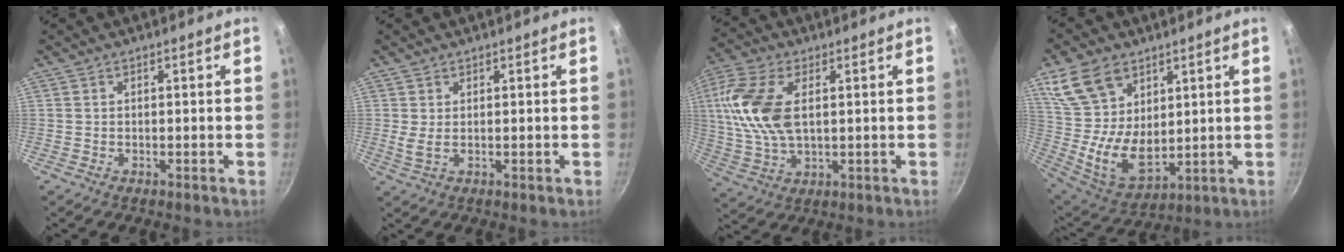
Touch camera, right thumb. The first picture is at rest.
{"total": 1.9, "force": [0.6, 0.5, 1.8], "torque": [-0.037, -0.008, 0.014]}
{"total": 14.0, "force": [2.7, 7.7, 11.4], "torque": [-0.229, 0.000, 0.047]}
{"total": 16.4, "force": [7.8, 10.5, 9.8], "torque": [-0.175, -0.040, 0.168]}